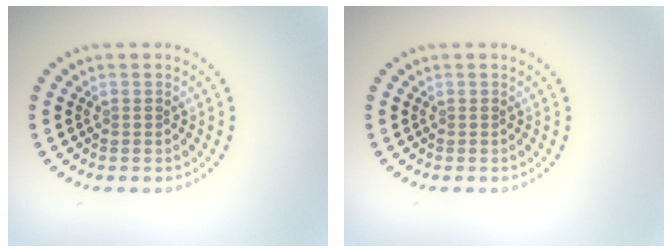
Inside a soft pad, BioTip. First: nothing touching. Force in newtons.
{"total": 0.0}